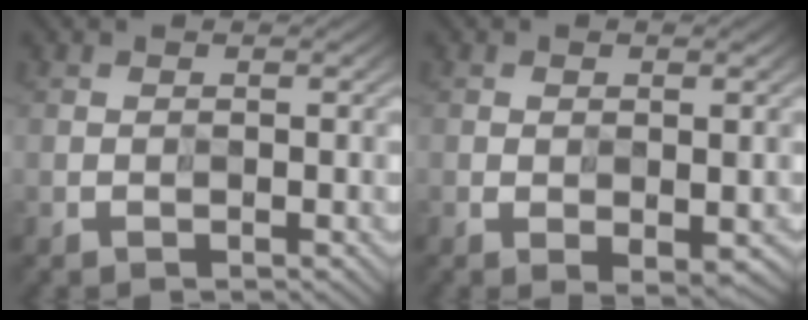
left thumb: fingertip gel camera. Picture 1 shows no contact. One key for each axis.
{"total": 2.4, "fx": -0.7, "fy": 1.1, "fz": 2.0, "tx": -0.031, "ty": -0.008, "tz": -0.005}